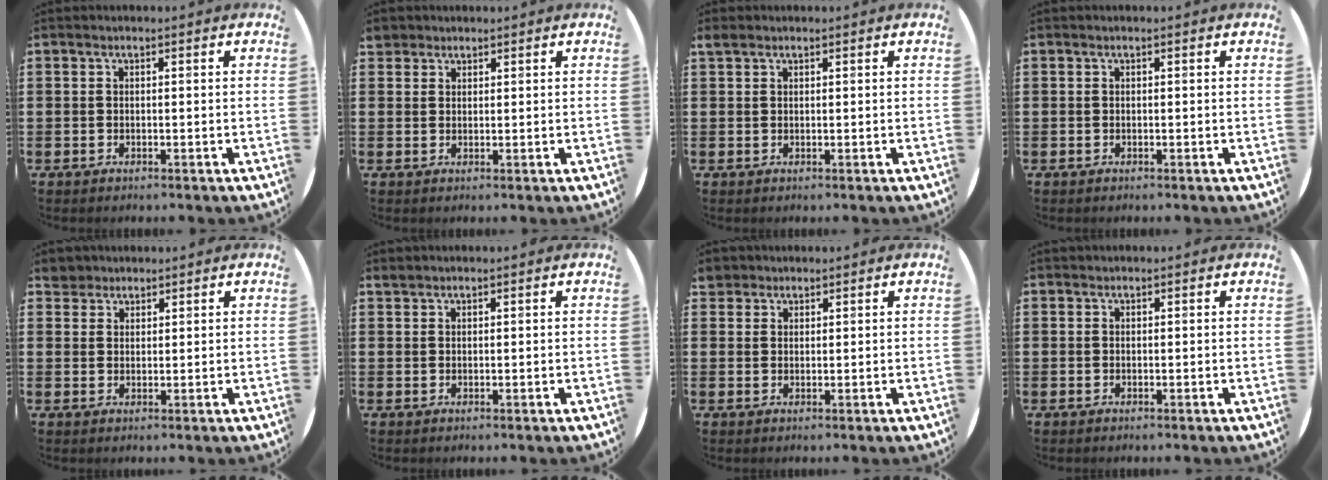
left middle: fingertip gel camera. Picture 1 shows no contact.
{"total": 2.0, "force": [1.8, 0.9, 0.0], "torque": [0.005, 0.003, 0.034]}
{"total": 1.0, "force": [0.9, 0.5, 0.1], "torque": [0.004, 0.002, 0.015]}
{"total": 0.0}
{"total": 2.7, "force": [2.4, 1.2, -0.1], "torque": [0.004, 0.003, 0.047]}
{"total": 0.8, "force": [0.8, 0.2, -0.1], "torque": [0.001, 0.002, 0.016]}
{"total": 2.4, "force": [2.1, 1.1, 0.0], "torque": [0.003, 0.005, 0.041]}
{"total": 0.0}